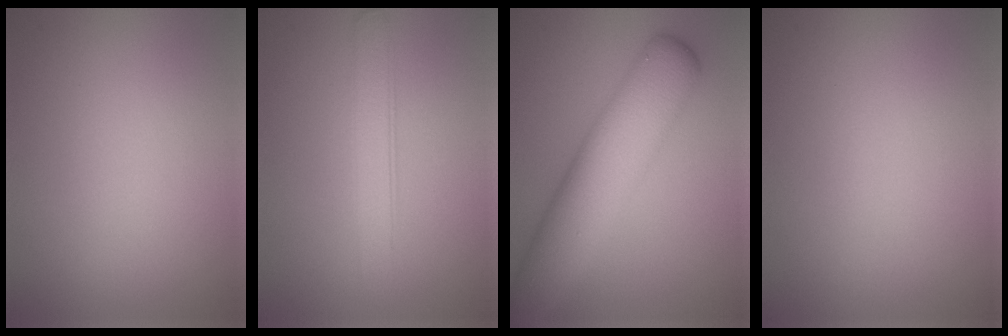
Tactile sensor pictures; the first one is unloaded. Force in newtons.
{"total": 2.7, "press": 2.7, "slide": 0.1}
{"total": 8.5, "press": 8.5, "slide": 0.2}
{"total": 0.0}